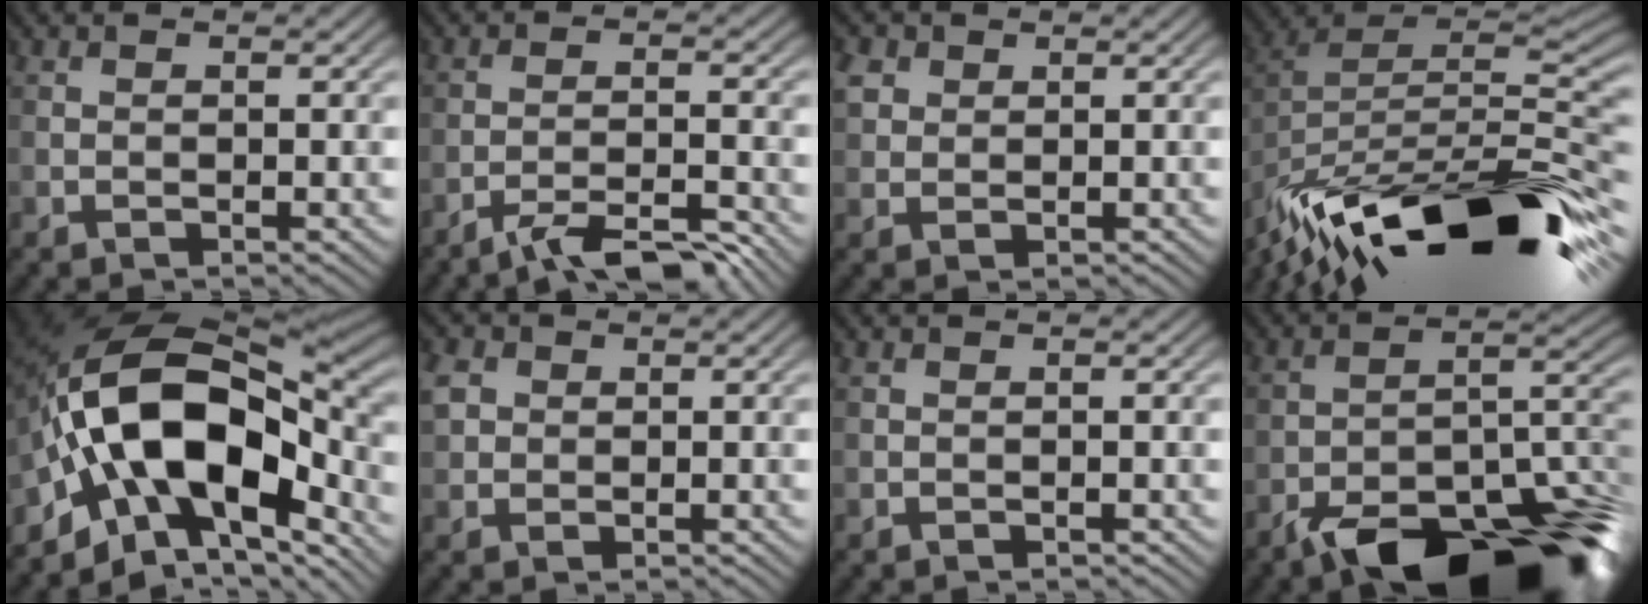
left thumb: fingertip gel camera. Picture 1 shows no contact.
{"total": 6.4, "force": [-5.3, 0.9, 3.4], "torque": [-0.052, 0.007, -0.090]}
{"total": 2.9, "force": [1.3, 2.4, 1.2], "torque": [-0.040, 0.006, 0.029]}
{"total": 17.8, "force": [-11.3, 6.1, 12.3], "torque": [-0.239, -0.007, -0.196]}
{"total": 17.2, "force": [-4.3, 10.2, 13.1], "torque": [-0.212, 0.008, -0.096]}
{"total": 3.7, "force": [0.7, 3.2, 1.7], "torque": [-0.056, 0.009, 0.010]}
{"total": 0.0}
{"total": 18.0, "force": [-13.1, 6.7, 10.5], "torque": [-0.142, -0.014, -0.190]}